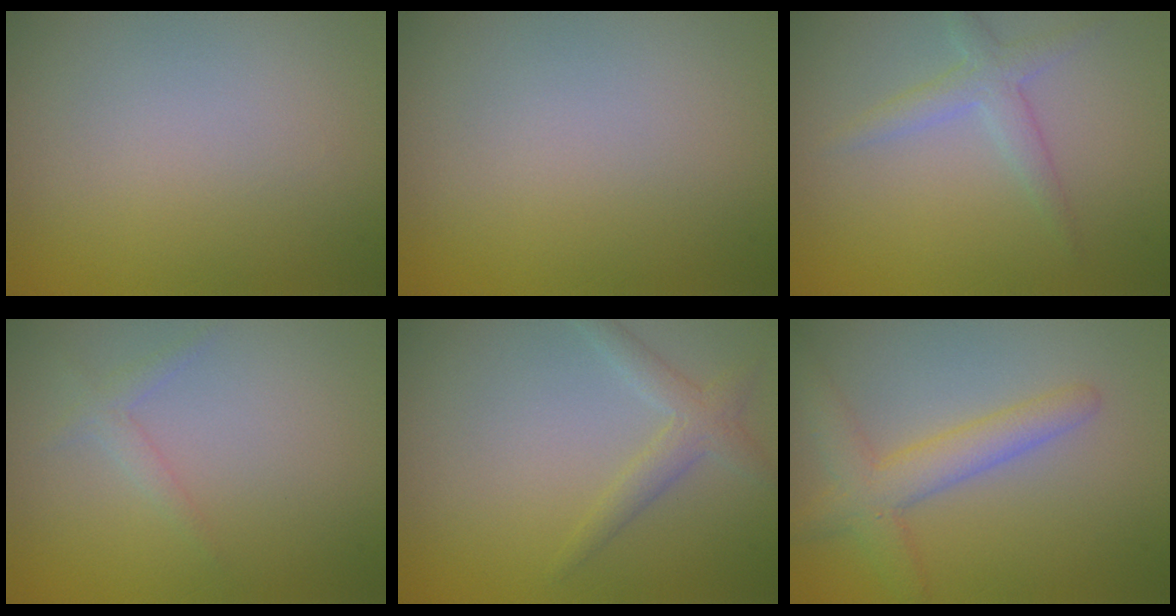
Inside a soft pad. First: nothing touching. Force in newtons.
{"total": 0.0}
{"total": 2.2, "press": 2.2, "slide": 0.1}
{"total": 1.1, "press": 1.1, "slide": 0.1}
{"total": 2.2, "press": 2.1, "slide": 0.1}
{"total": 3.9, "press": 3.8, "slide": 0.1}